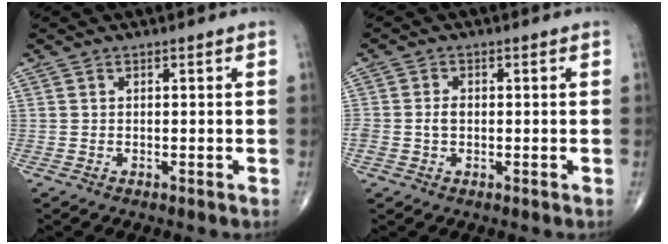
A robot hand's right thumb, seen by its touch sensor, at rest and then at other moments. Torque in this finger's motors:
{"motor_torque": [0.56, 0.51, 0.45, -0.04, 0.01]}